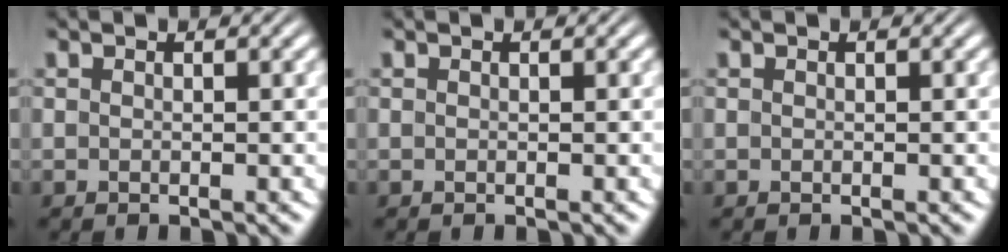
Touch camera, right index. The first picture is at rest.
{"total": 0.0}
{"total": 0.0}